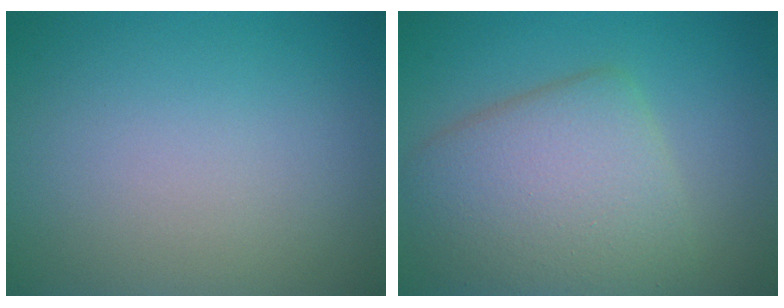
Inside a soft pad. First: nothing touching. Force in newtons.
{"total": 7.3, "press": 7.3, "slide": 0.3}